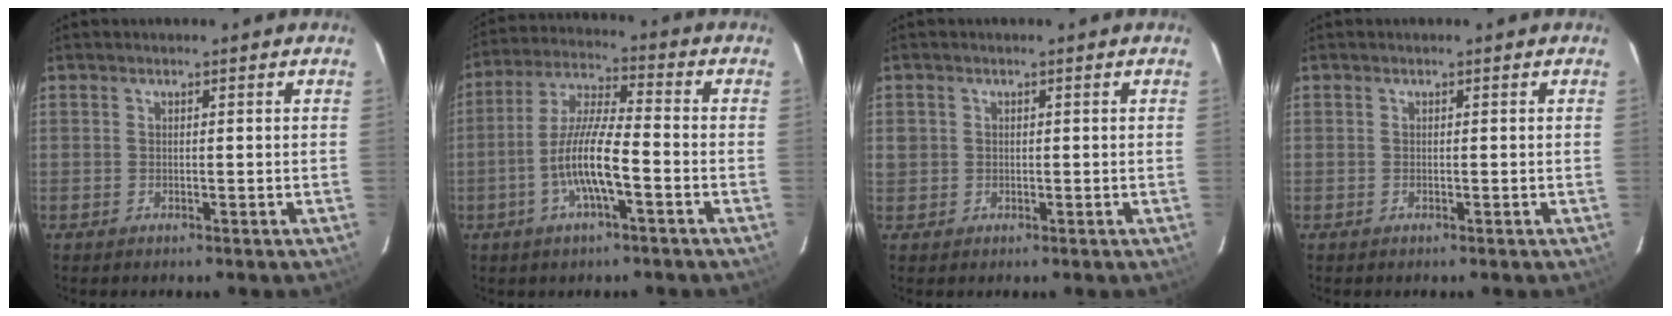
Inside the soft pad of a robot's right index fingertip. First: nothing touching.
{"total": 10.3, "force": [-3.8, 1.5, 9.5], "torque": [-0.194, 0.004, -0.075]}
{"total": 2.0, "force": [0.1, 1.9, 0.5], "torque": [-0.004, 0.001, 0.001]}
{"total": 0.0}